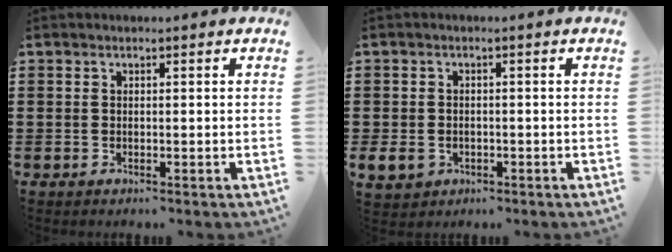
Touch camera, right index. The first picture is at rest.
{"total": 2.3, "force": [-0.9, 1.9, 1.0], "torque": [-0.038, -0.004, -0.022]}